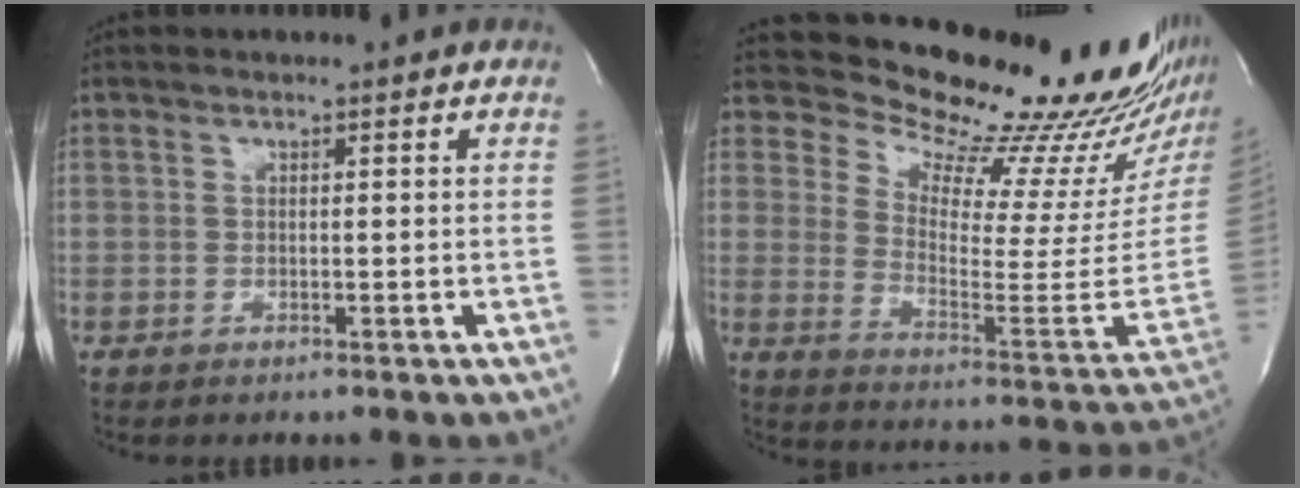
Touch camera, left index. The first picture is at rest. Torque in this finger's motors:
{"motor_torque": [1.10, -1.04, 0.27, 0.02]}